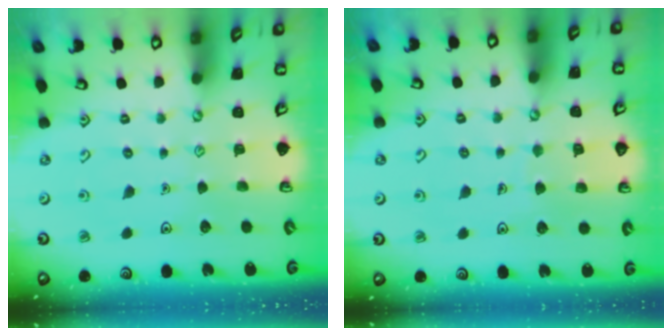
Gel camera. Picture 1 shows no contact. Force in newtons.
{"total": 6.4, "press": 6.3, "slide": 0.6}